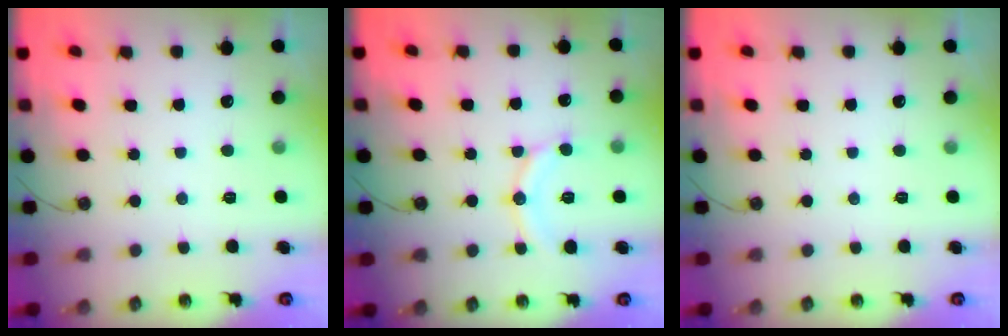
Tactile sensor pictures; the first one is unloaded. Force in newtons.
{"total": 11.1, "press": 11.1, "slide": 1.1}
{"total": 0.0}